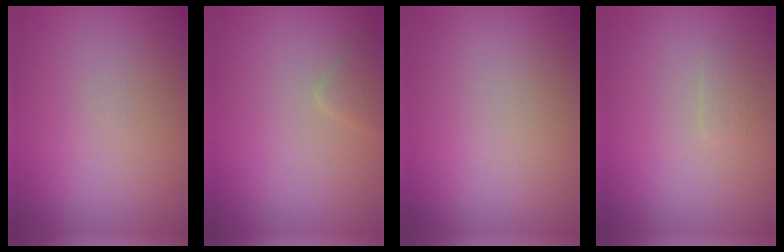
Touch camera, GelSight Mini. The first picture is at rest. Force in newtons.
{"total": 1.3, "press": 1.3, "slide": 0.1}
{"total": 0.0}
{"total": 0.7, "press": 0.7, "slide": 0.1}